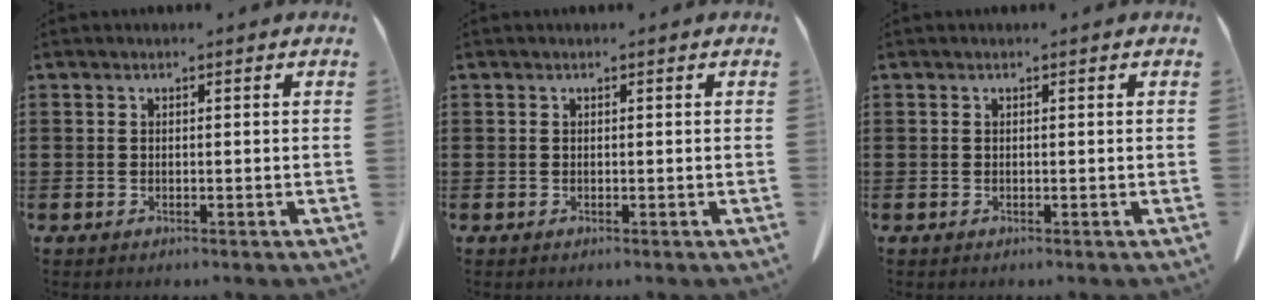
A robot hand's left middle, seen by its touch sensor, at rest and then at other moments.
{"total": 0.0}
{"total": 0.0}